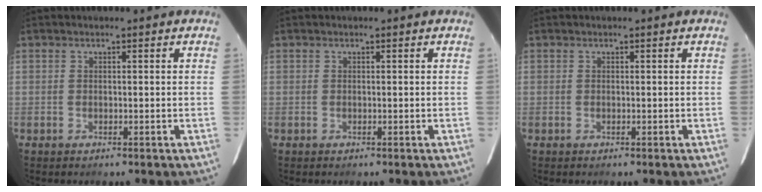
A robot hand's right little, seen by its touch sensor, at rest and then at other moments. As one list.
[{"total": 0.0}, {"total": 0.0}]